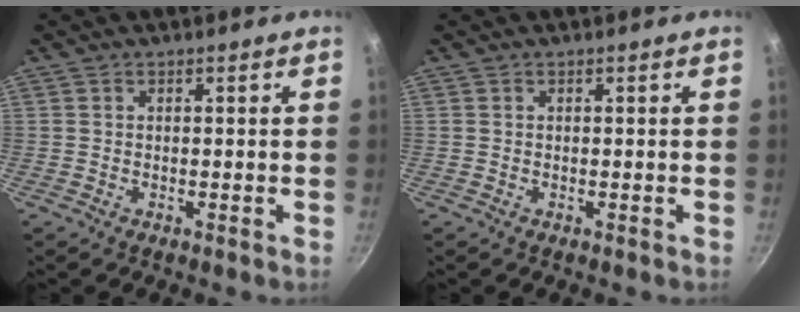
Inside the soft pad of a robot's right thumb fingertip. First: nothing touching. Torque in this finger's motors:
{"motor_torque": [-0.33, 0.18, -0.19, -0.19, 0.05]}